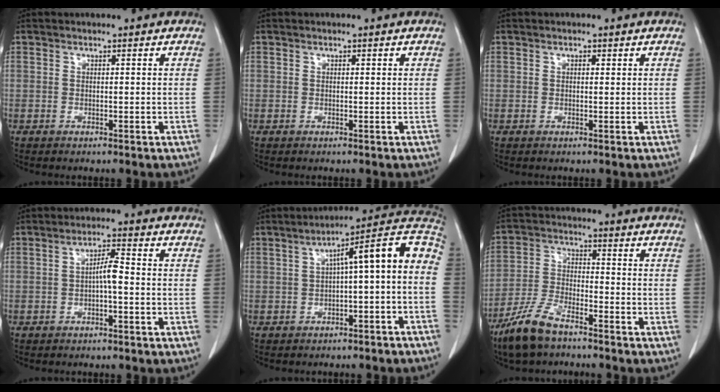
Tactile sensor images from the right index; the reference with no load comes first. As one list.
[{"total": 0.0}, {"total": 0.6, "force": [0.4, 0.3, 0.4], "torque": [-0.007, -0.001, 0.005]}, {"total": 3.1, "force": [-0.5, 0.3, 3.1], "torque": [-0.052, 0.009, -0.008]}, {"total": 12.0, "force": [-0.3, 1.9, 11.9], "torque": [-0.160, 0.049, -0.008]}, {"total": 8.8, "force": [-6.7, 2.5, 5.1], "torque": [-0.115, -0.014, -0.134]}]